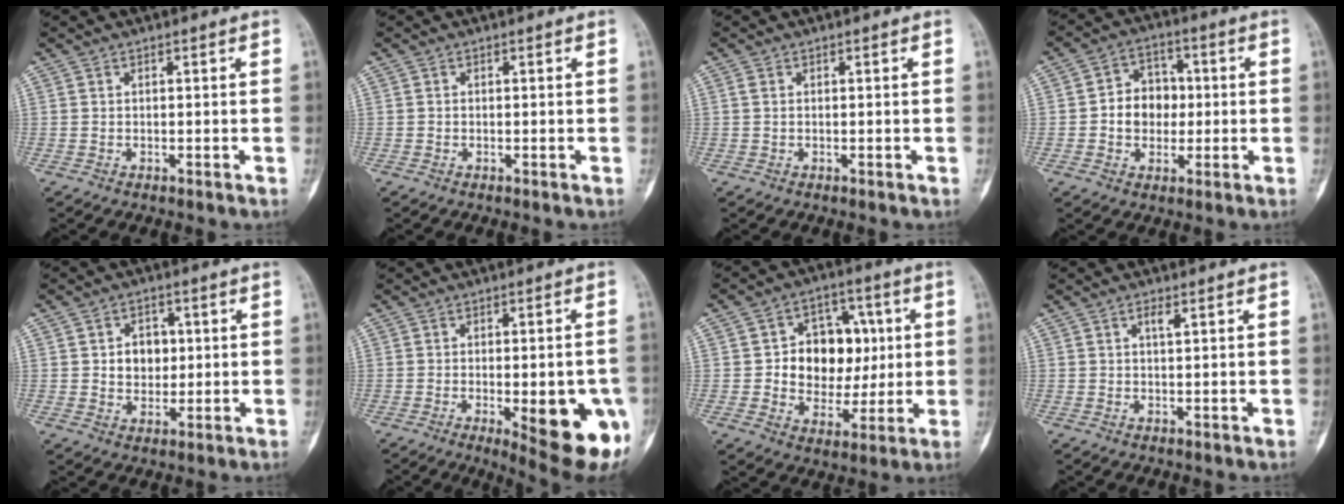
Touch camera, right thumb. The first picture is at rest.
{"total": 0.0}
{"total": 0.7, "force": [0.2, 0.4, 0.5], "torque": [-0.016, 0.002, 0.004]}
{"total": 8.4, "force": [-0.2, 6.9, 4.8], "torque": [-0.030, 0.017, -0.009]}
{"total": 6.1, "force": [0.8, 4.9, 3.6], "torque": [-0.019, 0.001, 0.015]}
{"total": 16.0, "force": [-4.7, 5.2, 14.3], "torque": [-0.136, 0.002, -0.040]}
{"total": 14.1, "force": [1.2, 11.1, 8.6], "torque": [-0.067, 0.017, 0.027]}
{"total": 1.5, "force": [0.7, 0.3, 1.3], "torque": [-0.022, 0.002, 0.011]}